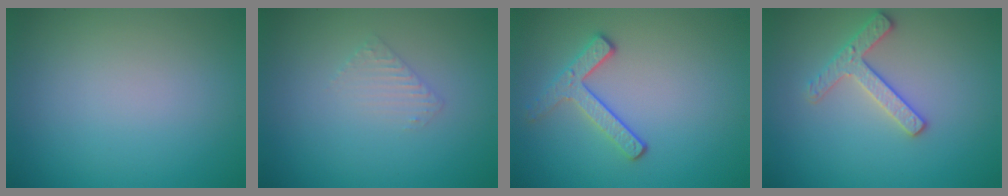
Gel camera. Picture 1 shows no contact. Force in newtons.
{"total": 1.3, "press": 1.3, "slide": 0.3}
{"total": 2.7, "press": 2.3, "slide": 1.3}
{"total": 2.5, "press": 2.4, "slide": 0.4}